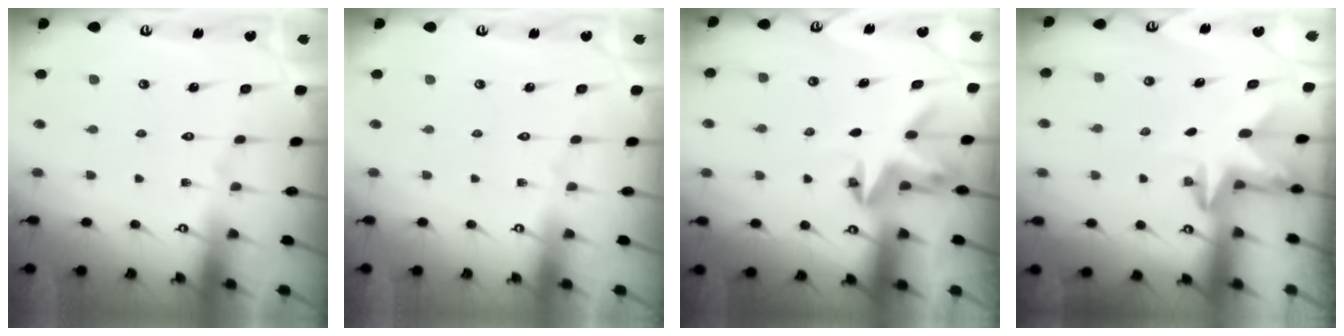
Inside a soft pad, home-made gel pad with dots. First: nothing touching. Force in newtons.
{"total": 0.0}
{"total": 3.8, "press": 3.8, "slide": 0.5}
{"total": 2.8, "press": 2.7, "slide": 0.7}